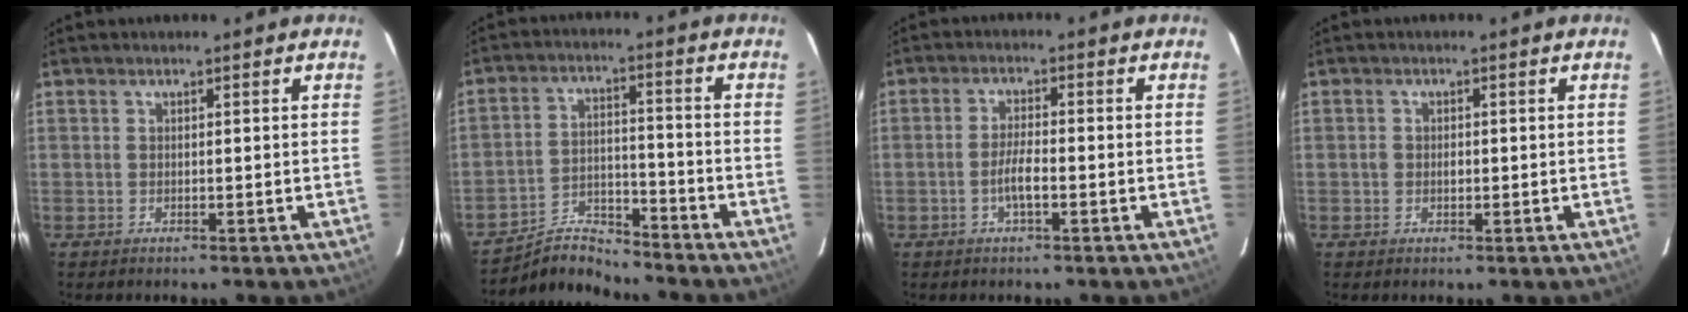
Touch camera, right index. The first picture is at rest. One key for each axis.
{"total": 7.2, "fx": -7.2, "fy": 0.6, "fz": -0.1, "tx": -0.010, "ty": 0.027, "tz": -0.134}
{"total": 3.6, "fx": -1.5, "fy": 0.7, "fz": 3.2, "tx": -0.067, "ty": 0.000, "tz": -0.027}
{"total": 1.2, "fx": -0.3, "fy": 1.1, "fz": 0.6, "tx": -0.010, "ty": 0.003, "tz": -0.006}